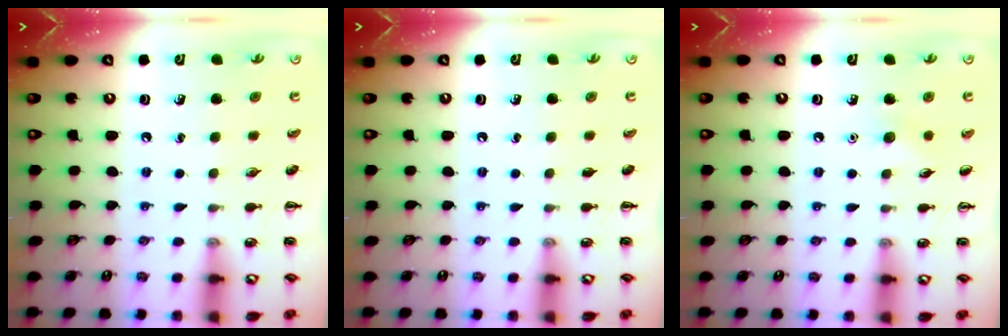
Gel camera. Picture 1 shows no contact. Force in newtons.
{"total": 0.0}
{"total": 4.7, "press": 4.5, "slide": 1.2}